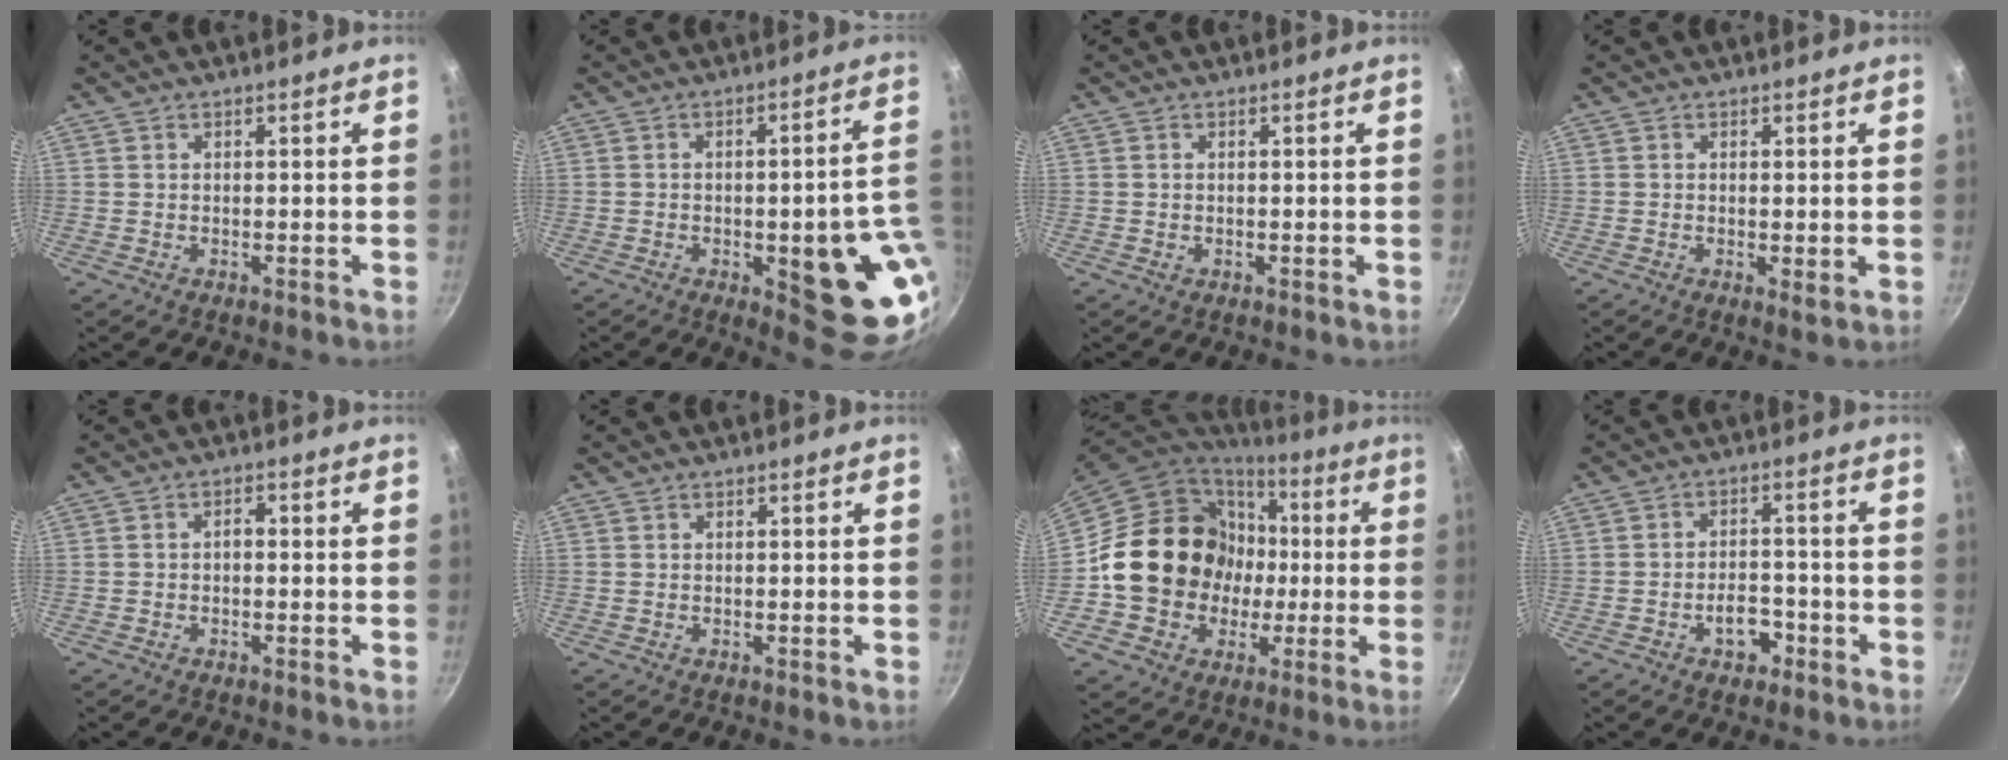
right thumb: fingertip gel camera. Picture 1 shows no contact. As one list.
[{"total": 18.7, "force": [-3.6, 6.6, 17.1], "torque": [-0.150, 0.009, -0.042]}, {"total": 0.0}, {"total": 2.0, "force": [-0.1, 0.7, 1.9], "torque": [-0.031, -0.008, -0.001]}, {"total": 1.7, "force": [-0.5, 1.1, 1.3], "torque": [-0.016, 0.012, -0.009]}, {"total": 0.0}, {"total": 19.3, "force": [-0.1, 17.6, 7.9], "torque": [-0.106, 0.030, 0.007]}, {"total": 5.5, "force": [-2.7, 3.4, 3.4], "torque": [-0.029, 0.024, -0.043]}]